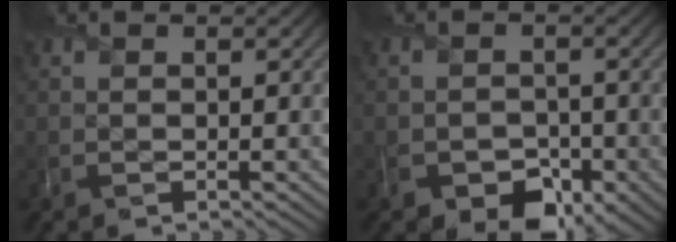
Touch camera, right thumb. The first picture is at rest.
{"total": 5.5, "force": [-2.8, 3.8, 2.8], "torque": [-0.037, -0.006, -0.044]}